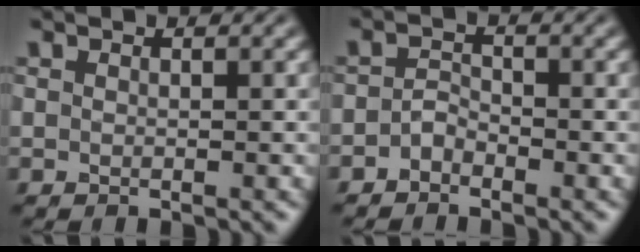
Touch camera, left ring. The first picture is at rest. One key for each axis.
{"total": 1.5, "fx": -1.1, "fy": 0.8, "fz": 0.6, "tx": -0.013, "ty": 0.007, "tz": -0.024}